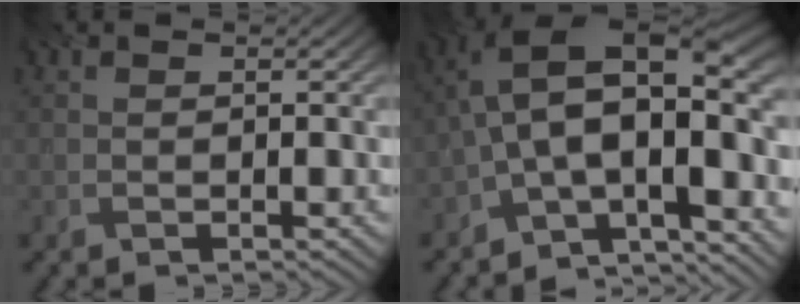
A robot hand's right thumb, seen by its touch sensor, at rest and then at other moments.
{"total": 15.5, "force": [-3.4, 7.9, 12.9], "torque": [-0.208, 0.009, -0.056]}